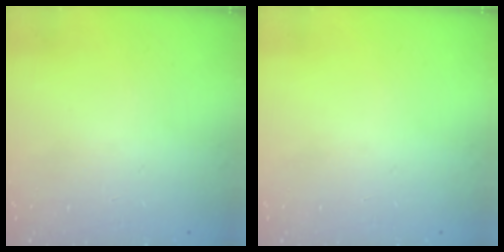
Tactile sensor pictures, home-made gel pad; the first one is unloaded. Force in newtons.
{"total": 0.0}